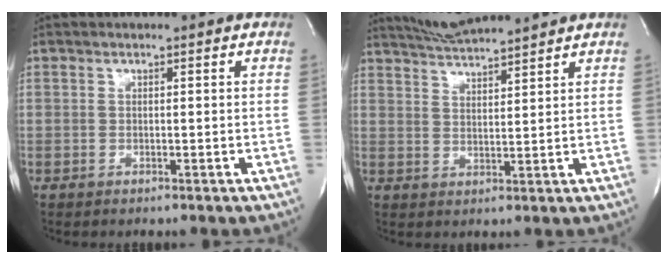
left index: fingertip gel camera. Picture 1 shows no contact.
{"total": 8.0, "force": [7.5, -0.8, 2.6], "torque": [-0.053, 0.013, 0.131]}